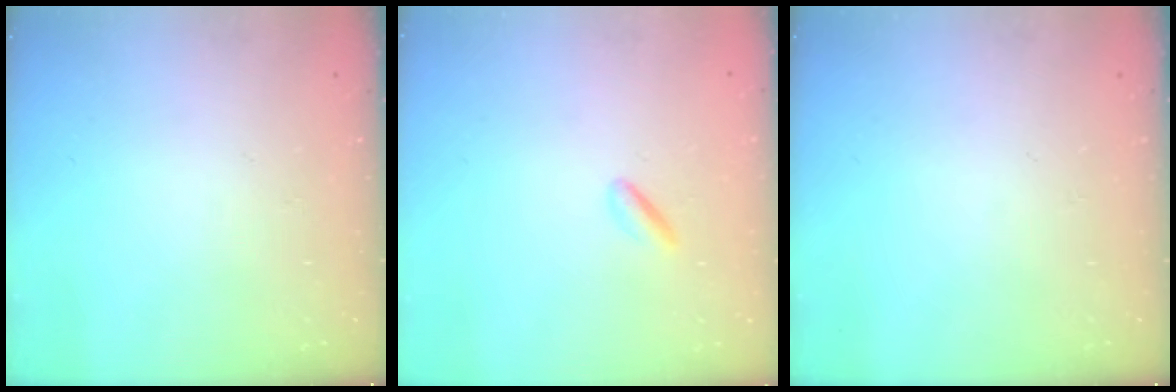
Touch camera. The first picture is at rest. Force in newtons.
{"total": 1.4, "press": 1.2, "slide": 0.8}
{"total": 0.0}